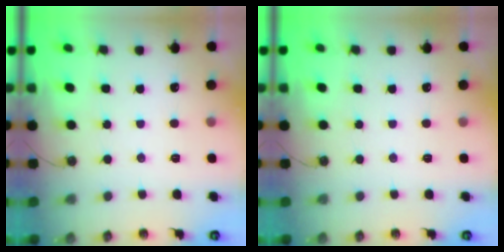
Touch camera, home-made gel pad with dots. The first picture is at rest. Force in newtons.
{"total": 0.0}